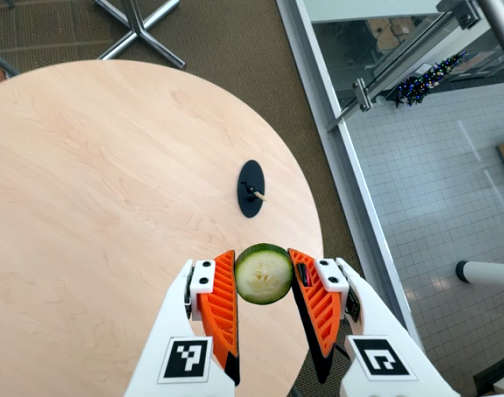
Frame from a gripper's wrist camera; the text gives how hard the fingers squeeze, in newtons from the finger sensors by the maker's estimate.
{"total": 8.1, "left": 8.2, "right": 8.0}